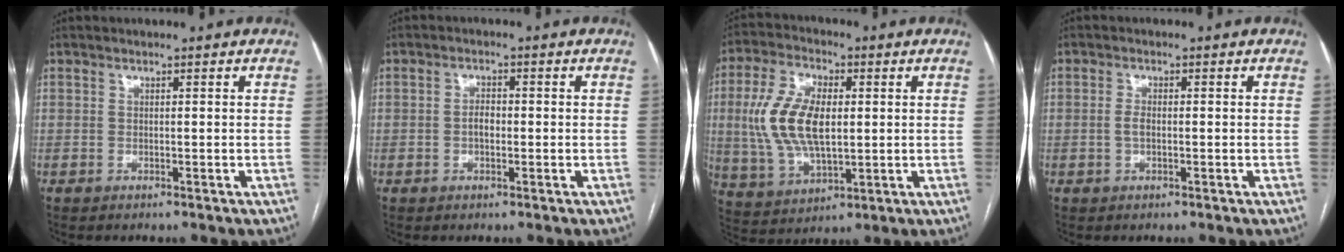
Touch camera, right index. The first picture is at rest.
{"total": 2.1, "force": [-0.4, 1.1, 1.8], "torque": [-0.031, 0.005, -0.005]}
{"total": 13.1, "force": [1.1, 6.2, 11.4], "torque": [-0.251, 0.014, 0.028]}
{"total": 1.6, "force": [-0.2, 0.6, 1.4], "torque": [-0.031, 0.002, -0.002]}